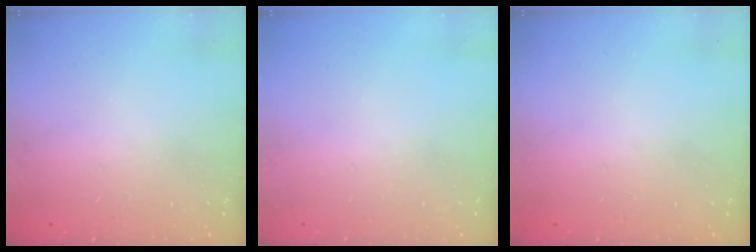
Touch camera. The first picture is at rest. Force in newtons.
{"total": 0.0}
{"total": 0.0}